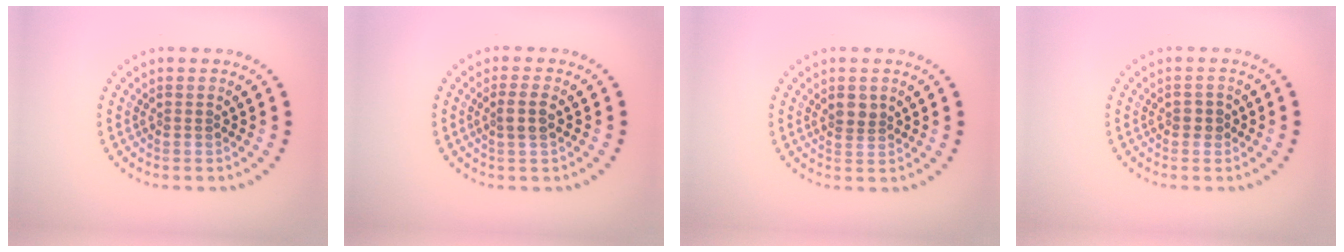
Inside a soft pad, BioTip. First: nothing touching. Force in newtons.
{"total": 1.9, "press": 1.7, "slide": 0.8}
{"total": 1.6, "press": 1.5, "slide": 0.7}
{"total": 1.0, "press": 1.0, "slide": 0.2}